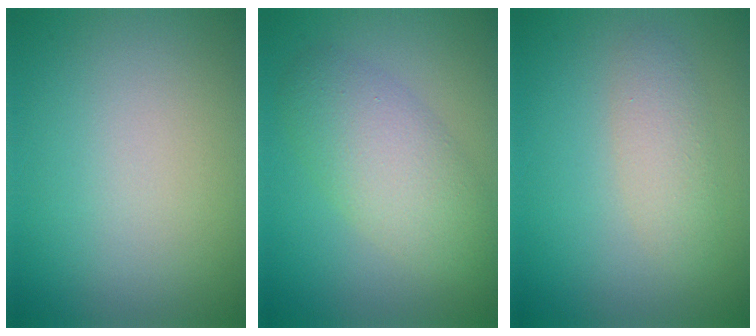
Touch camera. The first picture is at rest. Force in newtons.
{"total": 5.0, "press": 5.0, "slide": 0.1}
{"total": 2.2, "press": 2.2, "slide": 0.1}